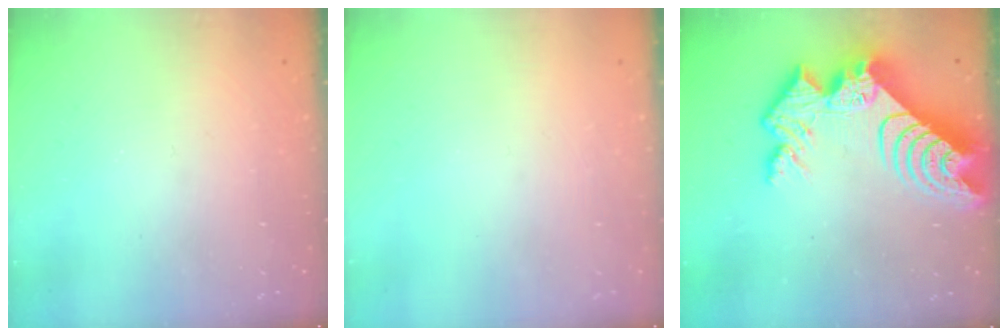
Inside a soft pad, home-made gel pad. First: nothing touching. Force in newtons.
{"total": 0.0}
{"total": 16.3, "press": 16.2, "slide": 1.4}